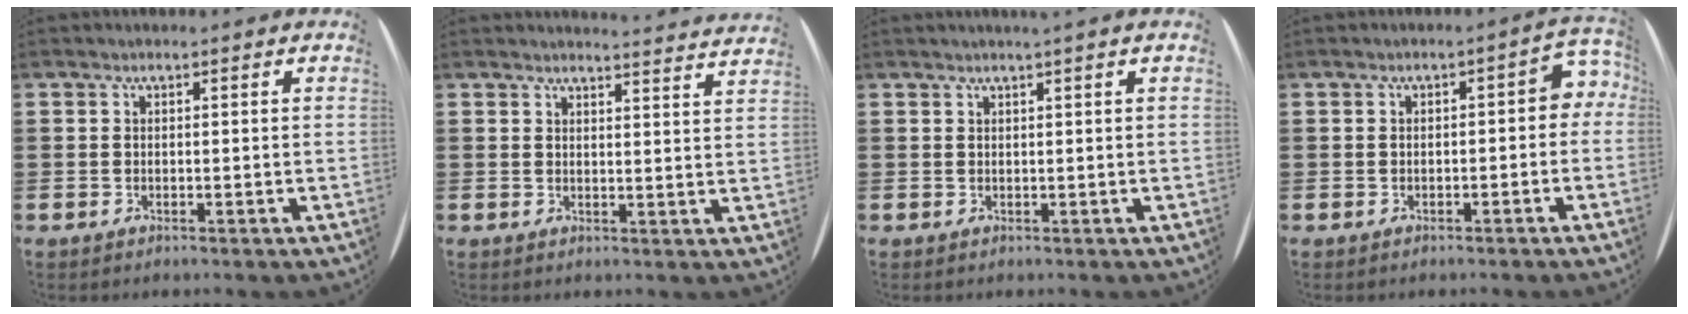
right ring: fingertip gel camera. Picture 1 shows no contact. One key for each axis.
{"total": 2.7, "fx": 2.7, "fy": -0.4, "fz": -0.1, "tx": -0.002, "ty": -0.015, "tz": 0.049}
{"total": 0.7, "fx": 0.4, "fy": -0.4, "fz": 0.5, "tx": -0.005, "ty": -0.003, "tz": 0.007}
{"total": 2.8, "fx": -1.3, "fy": 1.6, "fz": 1.9, "tx": -0.038, "ty": 0.013, "tz": -0.031}